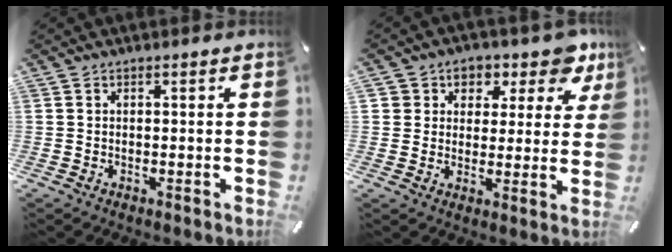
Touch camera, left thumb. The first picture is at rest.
{"total": 7.8, "force": [3.7, 6.2, 3.0], "torque": [-0.032, -0.025, 0.063]}